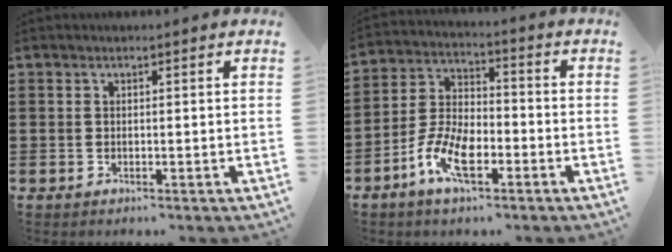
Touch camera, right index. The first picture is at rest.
{"total": 8.0, "force": [-4.1, 3.7, 5.8], "torque": [-0.142, -0.002, -0.083]}